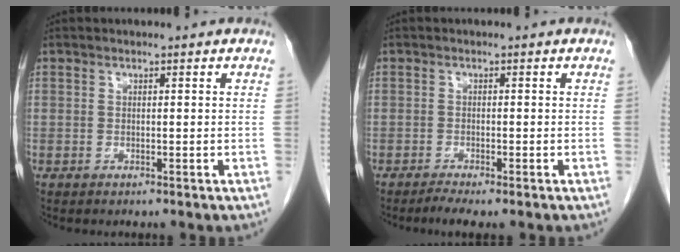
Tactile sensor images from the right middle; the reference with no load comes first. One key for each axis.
{"total": 2.1, "fx": -1.6, "fy": -0.1, "fz": 1.3, "tx": -0.028, "ty": -0.007, "tz": -0.031}